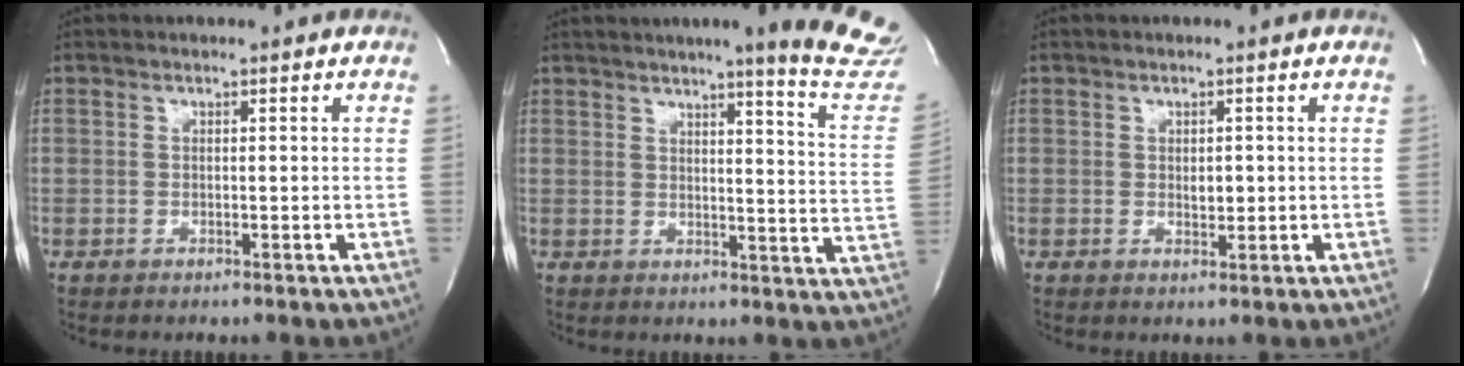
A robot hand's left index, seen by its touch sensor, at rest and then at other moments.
{"total": 15.5, "force": [13.3, -0.9, 7.9], "torque": [-0.090, -0.086, 0.141]}
{"total": 1.7, "force": [0.0, 1.0, 1.4], "torque": [-0.021, -0.005, 0.001]}